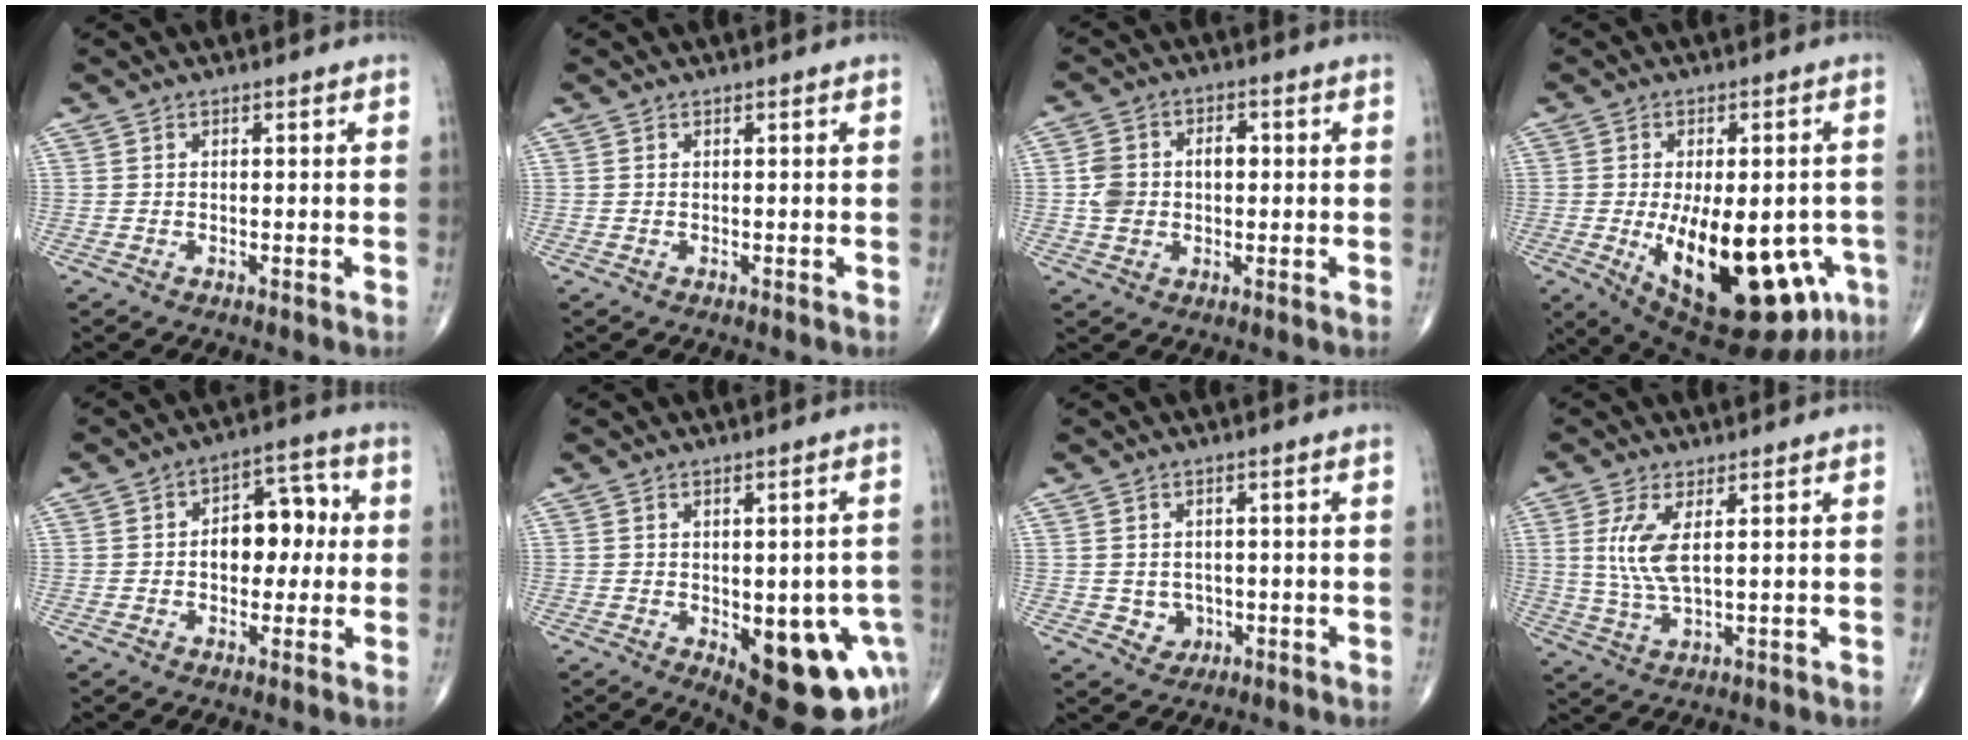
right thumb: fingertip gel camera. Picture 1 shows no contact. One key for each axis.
{"total": 0.0}
{"total": 7.5, "fx": 0.2, "fy": 5.5, "fz": 5.1, "tx": -0.085, "ty": 0.023, "tz": 0.004}
{"total": 23.7, "fx": -6.7, "fy": 10.7, "fz": 20.0, "tx": -0.259, "ty": -0.015, "tz": -0.067}
{"total": 9.9, "fx": 0.3, "fy": 6.4, "fz": 7.5, "tx": -0.071, "ty": 0.029, "tz": -0.001}
{"total": 17.5, "fx": -5.9, "fy": 7.9, "fz": 14.5, "tx": -0.123, "ty": 0.009, "tz": -0.053}
{"total": 3.1, "fx": -0.6, "fy": 2.8, "fz": 1.2, "tx": -0.002, "ty": 0.003, "tz": -0.001}
{"total": 7.1, "fx": 1.6, "fy": 2.3, "fz": 6.6, "tx": -0.155, "ty": -0.012, "tz": 0.040}